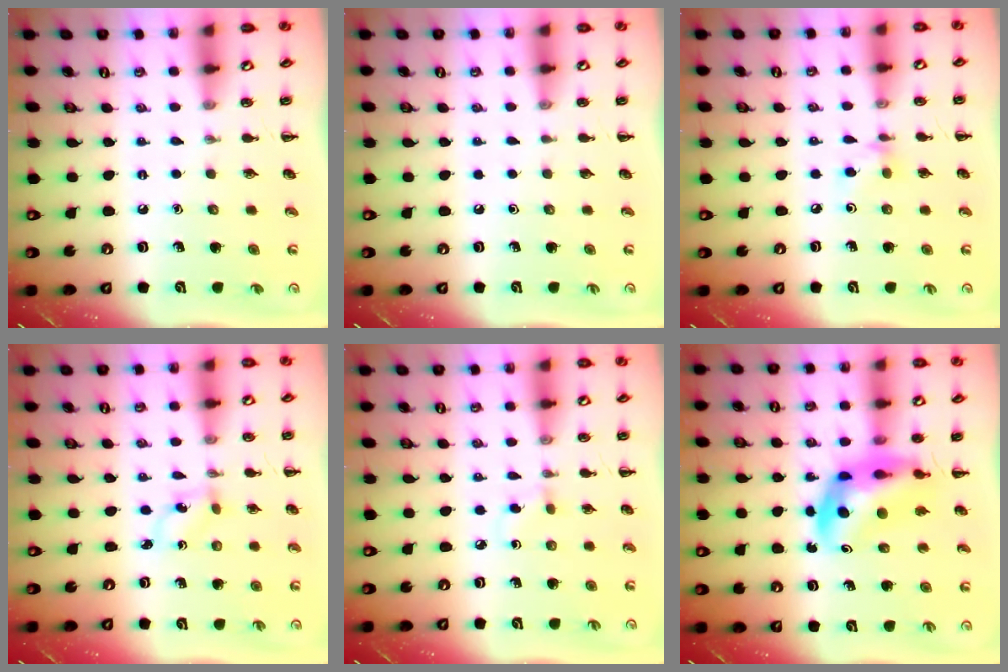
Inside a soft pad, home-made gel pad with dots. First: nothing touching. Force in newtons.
{"total": 0.0}
{"total": 5.1, "press": 5.0, "slide": 1.1}
{"total": 0.9, "press": 0.8, "slide": 0.5}
{"total": 2.2, "press": 1.9, "slide": 1.1}
{"total": 11.4, "press": 10.9, "slide": 3.3}